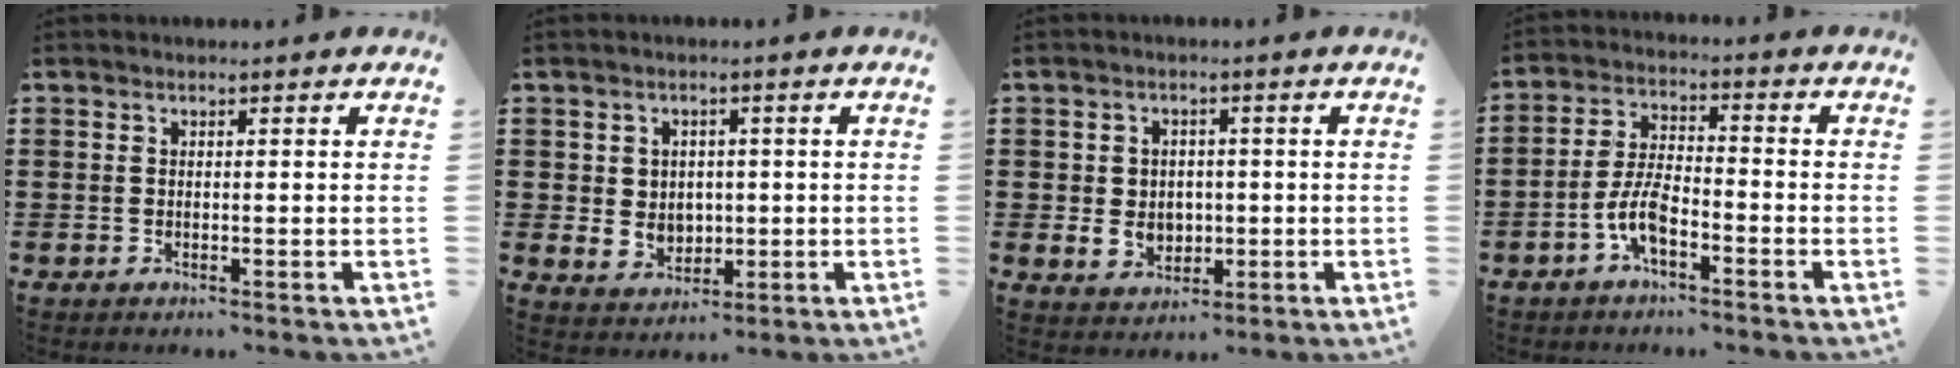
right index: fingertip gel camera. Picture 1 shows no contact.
{"total": 3.3, "force": [0.9, 3.1, 0.7], "torque": [-0.020, 0.006, 0.013]}
{"total": 3.6, "force": [-0.1, 3.3, 1.4], "torque": [-0.031, 0.007, -0.006]}
{"total": 6.0, "force": [-3.2, 2.3, 4.6], "torque": [-0.119, -0.003, -0.068]}